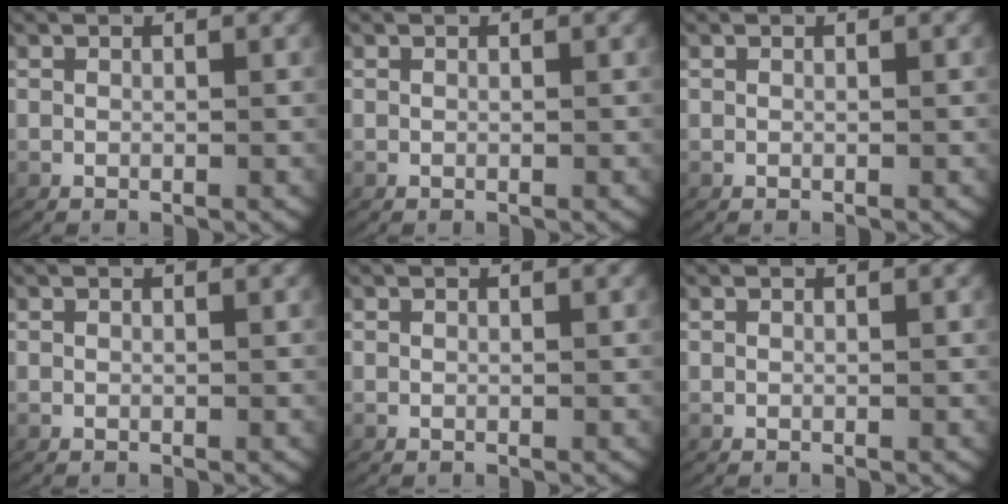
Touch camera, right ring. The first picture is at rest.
{"total": 0.0}
{"total": 0.0}
{"total": 0.0}
{"total": 0.0}
{"total": 0.0}